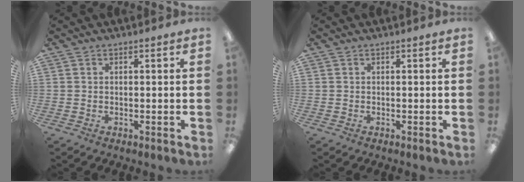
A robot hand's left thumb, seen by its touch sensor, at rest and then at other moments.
{"total": 0.0}